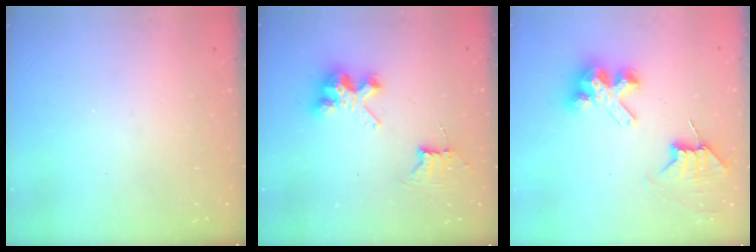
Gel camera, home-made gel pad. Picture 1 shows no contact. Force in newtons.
{"total": 8.7, "press": 8.7, "slide": 0.6}
{"total": 7.8, "press": 7.7, "slide": 1.0}